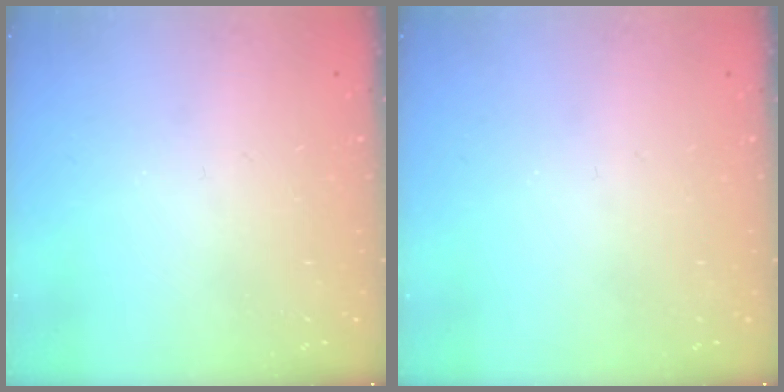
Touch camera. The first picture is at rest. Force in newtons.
{"total": 0.0}